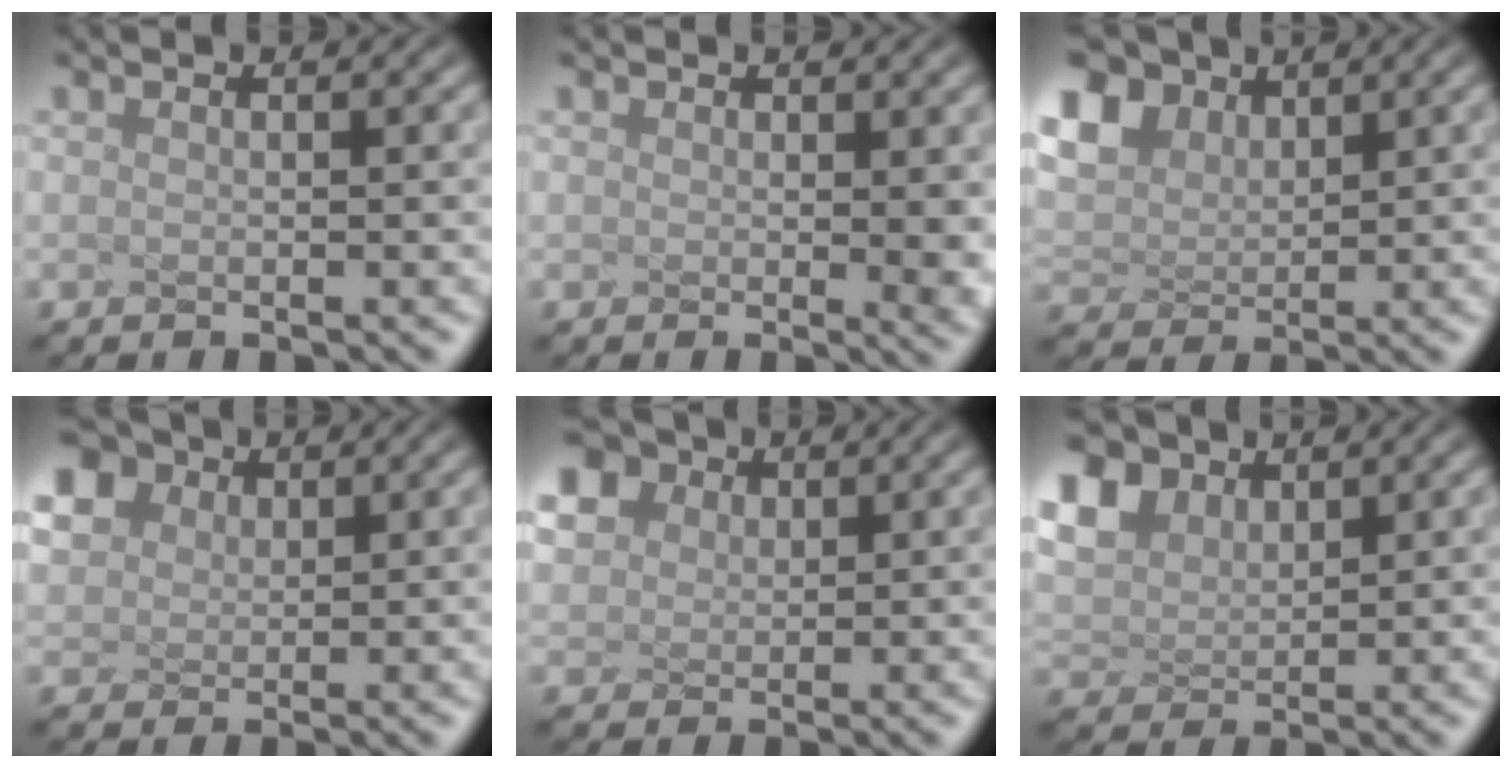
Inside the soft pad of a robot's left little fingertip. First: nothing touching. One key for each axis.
{"total": 2.5, "fx": 0.8, "fy": 0.5, "fz": 2.4, "tx": -0.035, "ty": 0.002, "tz": 0.032}
{"total": 3.8, "fx": 2.3, "fy": 2.5, "fz": 1.6, "tx": -0.091, "ty": 0.009, "tz": 0.076}
{"total": 6.4, "fx": 3.4, "fy": 4.8, "fz": 2.5, "tx": -0.119, "ty": 0.024, "tz": 0.095}
{"total": 5.6, "fx": 2.9, "fy": 4.3, "fz": 2.1, "tx": -0.111, "ty": 0.022, "tz": 0.086}
{"total": 3.0, "fx": 1.9, "fy": 2.0, "fz": 1.2, "tx": -0.080, "ty": 0.006, "tz": 0.073}